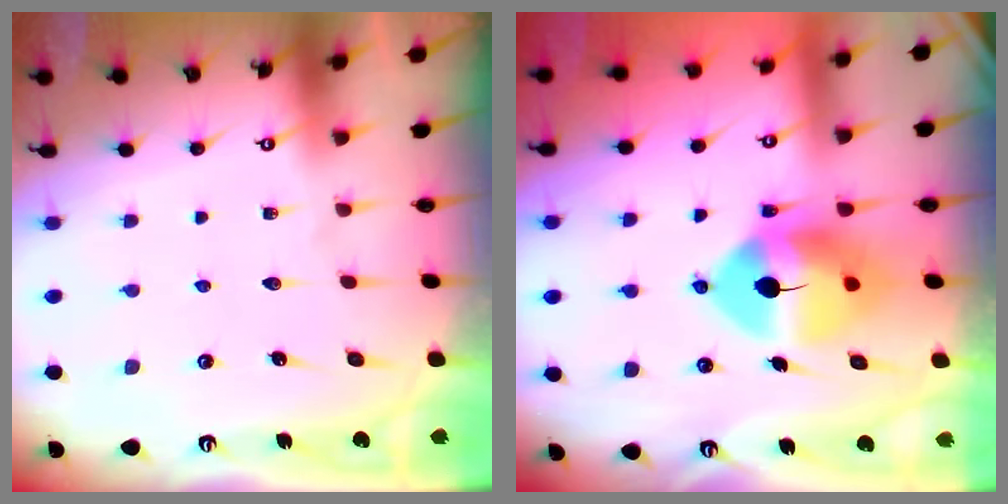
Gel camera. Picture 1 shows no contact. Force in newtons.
{"total": 12.2, "press": 11.9, "slide": 2.3}